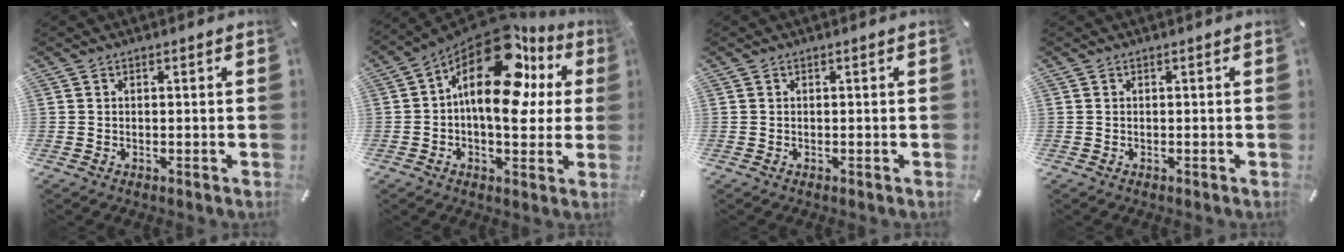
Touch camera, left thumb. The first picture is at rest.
{"total": 21.3, "force": [7.8, 11.3, 16.2], "torque": [-0.267, -0.060, 0.126]}
{"total": 0.0}
{"total": 0.0}